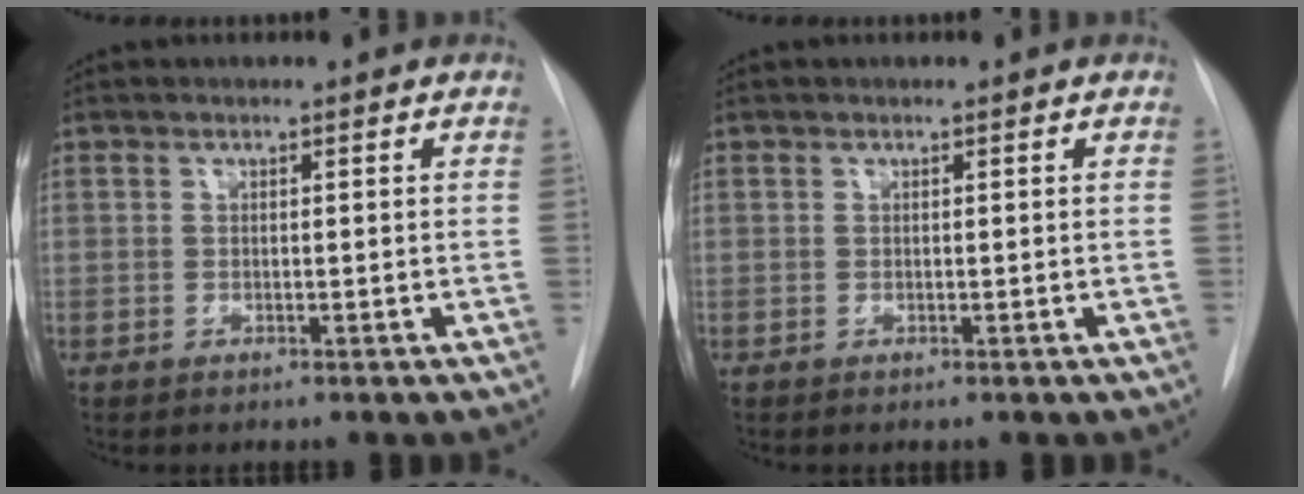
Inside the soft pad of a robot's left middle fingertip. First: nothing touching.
{"total": 0.0}